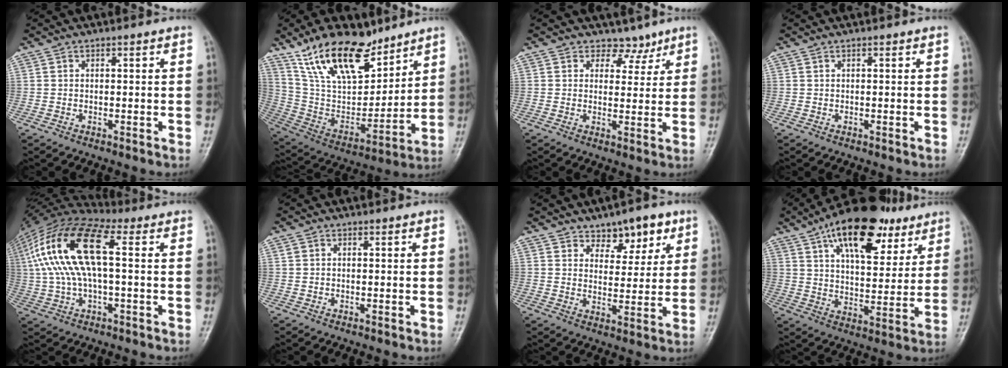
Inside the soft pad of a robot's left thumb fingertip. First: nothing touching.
{"total": 20.2, "force": [13.7, 9.3, 11.6], "torque": [-0.157, -0.065, 0.260]}
{"total": 4.2, "force": [3.0, 3.0, 0.3], "torque": [0.028, -0.015, 0.040]}
{"total": 0.0}
{"total": 18.8, "force": [2.6, 7.8, 16.9], "torque": [-0.354, 0.039, 0.040]}
{"total": 0.7, "force": [0.0, 0.6, 0.4], "torque": [-0.005, 0.003, 0.000]}
{"total": 7.8, "force": [4.8, 4.7, 3.9], "torque": [-0.018, -0.026, 0.071]}
{"total": 20.8, "force": [11.5, 10.0, 14.1], "torque": [-0.184, -0.024, 0.181]}